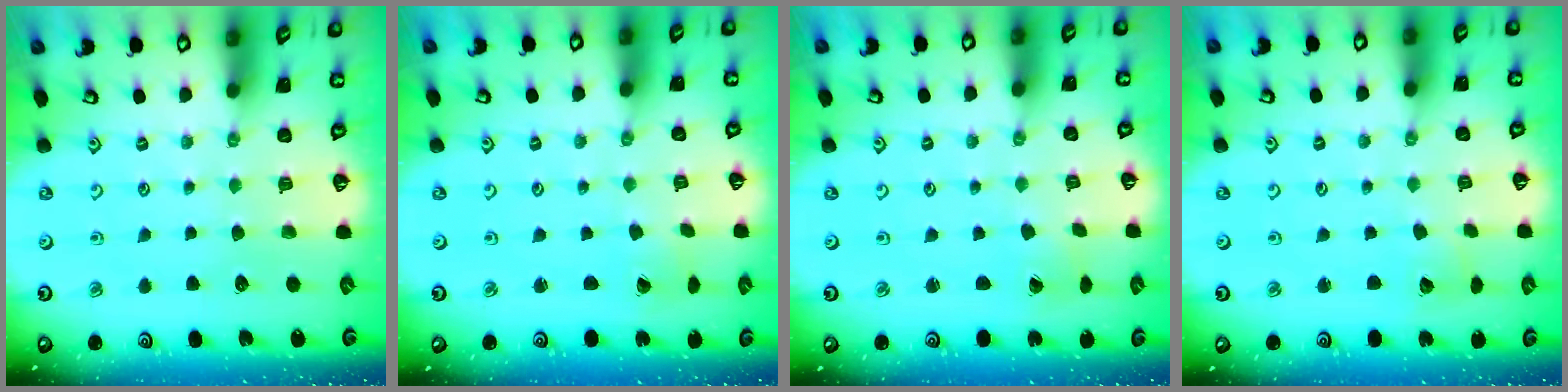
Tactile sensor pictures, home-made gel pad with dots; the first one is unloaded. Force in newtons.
{"total": 0.8, "press": 0.8, "slide": 0.0}
{"total": 0.9, "press": 0.9, "slide": 0.3}
{"total": 2.6, "press": 2.6, "slide": 0.4}